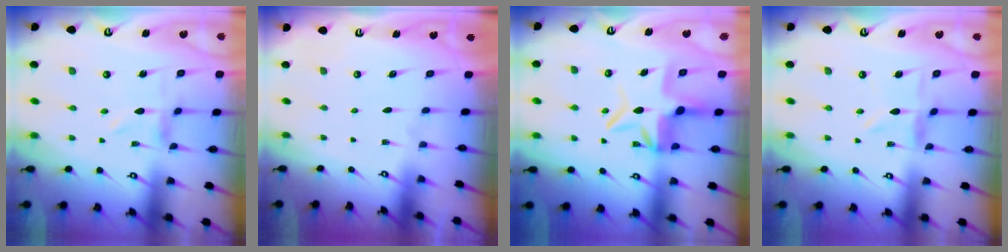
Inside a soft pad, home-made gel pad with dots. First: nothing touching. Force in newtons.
{"total": 0.0}
{"total": 8.1, "press": 8.1, "slide": 1.2}
{"total": 0.9, "press": 0.8, "slide": 0.3}